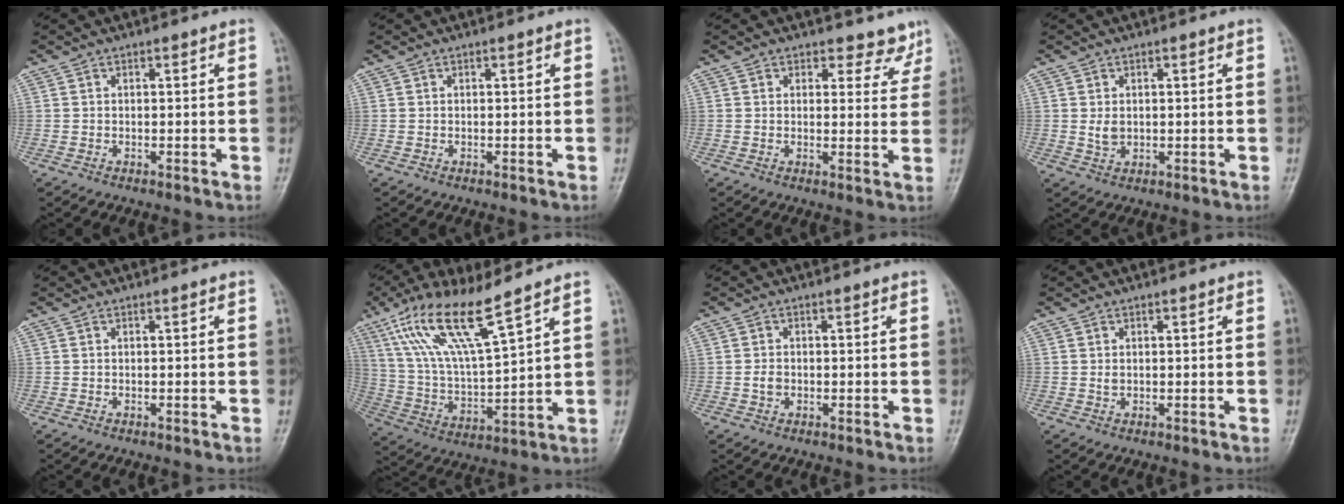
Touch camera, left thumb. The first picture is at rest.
{"total": 0.0}
{"total": 5.5, "force": [4.5, 3.2, 0.1], "torque": [0.037, -0.029, 0.040]}
{"total": 2.6, "force": [0.3, 2.0, 1.6], "torque": [-0.021, -0.005, 0.012]}
{"total": 0.0}
{"total": 16.0, "force": [10.0, 3.2, 12.1], "torque": [-0.236, -0.040, 0.207]}
{"total": 1.8, "force": [-0.3, 1.4, 1.1], "torque": [-0.016, 0.003, -0.007]}
{"total": 1.0, "force": [0.2, 0.8, 0.6], "torque": [-0.006, 0.000, 0.005]}